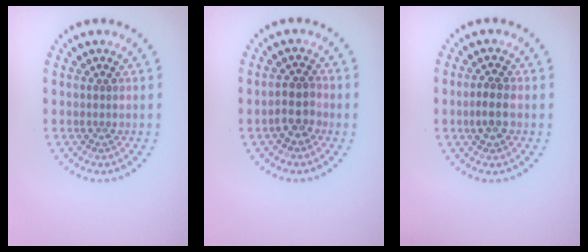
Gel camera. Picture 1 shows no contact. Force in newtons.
{"total": 2.3, "press": 2.1, "slide": 0.9}
{"total": 2.3, "press": 2.2, "slide": 0.3}